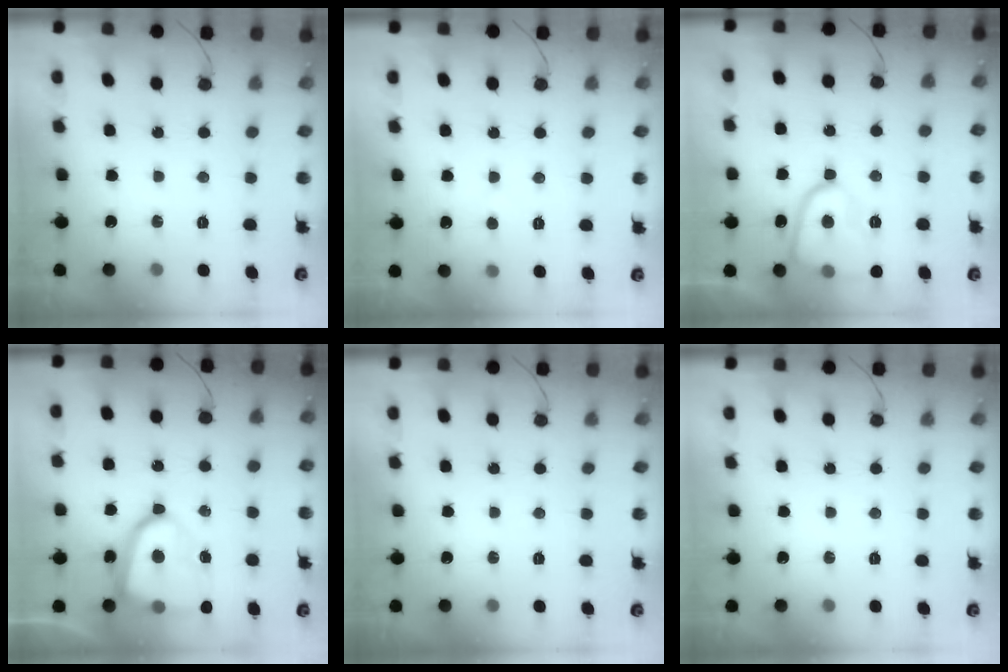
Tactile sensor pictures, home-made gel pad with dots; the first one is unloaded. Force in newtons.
{"total": 2.4, "press": 2.4, "slide": 0.2}
{"total": 12.3, "press": 12.2, "slide": 1.3}
{"total": 16.0, "press": 15.9, "slide": 1.4}
{"total": 0.0}
{"total": 0.0}